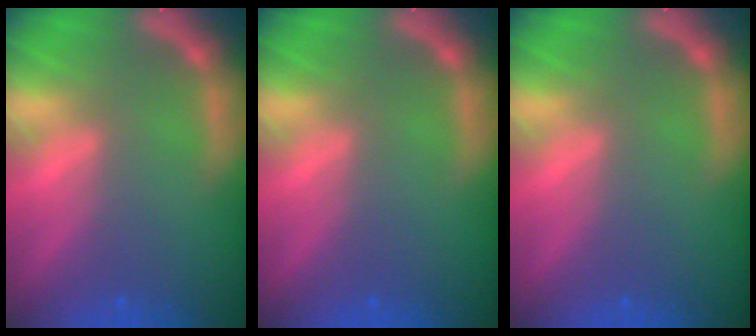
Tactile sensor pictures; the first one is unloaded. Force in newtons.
{"total": 0.0}
{"total": 0.0}